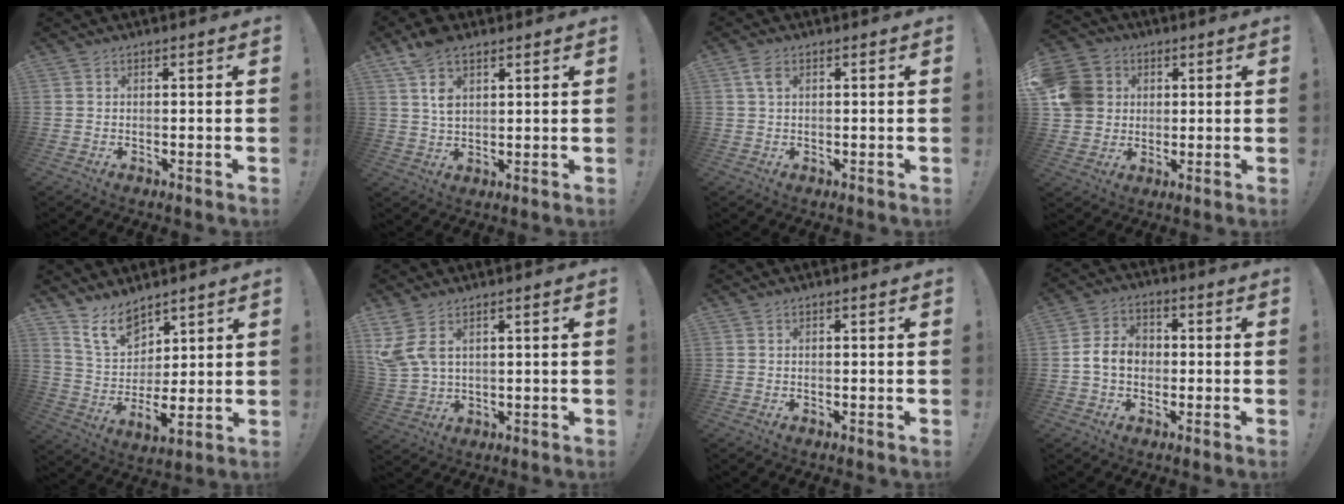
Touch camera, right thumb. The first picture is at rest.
{"total": 8.4, "force": [4.6, 4.6, 5.2], "torque": [-0.084, -0.013, 0.087]}
{"total": 3.6, "force": [1.3, 2.2, 2.6], "torque": [-0.045, 0.002, 0.023]}
{"total": 12.1, "force": [1.9, 11.1, 4.6], "torque": [-0.069, 0.008, 0.046]}
{"total": 11.3, "force": [7.4, 5.9, 6.2], "torque": [-0.111, -0.050, 0.145]}
{"total": 7.6, "force": [4.1, 3.9, 5.0], "torque": [-0.116, -0.020, 0.080]}
{"total": 0.0}
{"total": 8.9, "force": [-0.7, 7.1, 5.3], "torque": [-0.102, 0.014, -0.011]}